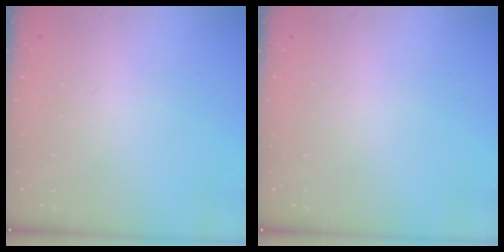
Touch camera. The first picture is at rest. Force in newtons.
{"total": 0.0}